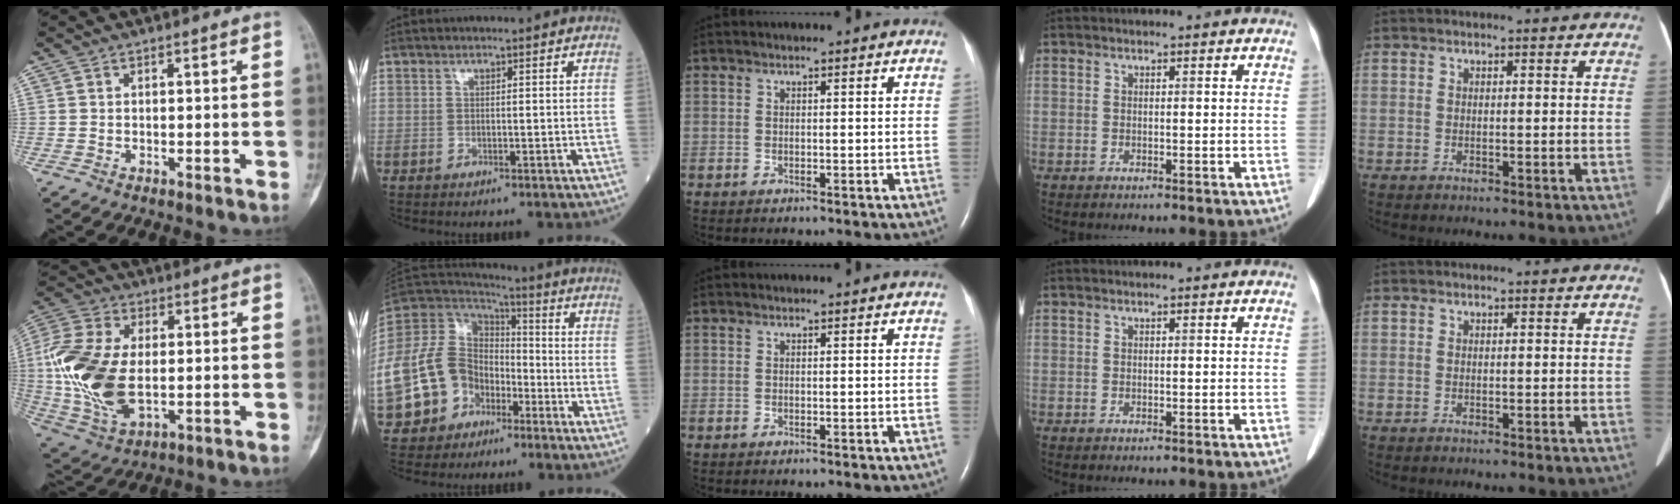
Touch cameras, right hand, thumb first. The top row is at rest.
{"thumb": {"total": 18.2, "force": [-0.9, 10.4, 14.9], "torque": [-0.328, -0.004, -0.007]}, "index": {"total": 16.6, "force": [-6.6, 13.1, 7.8], "torque": [-0.194, 0.034, -0.114]}}